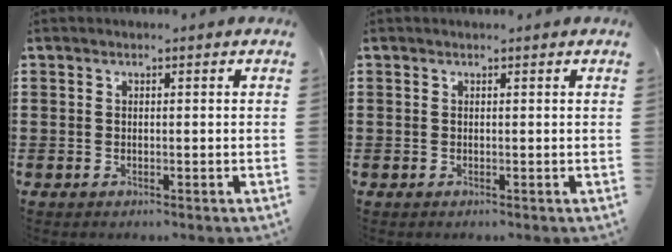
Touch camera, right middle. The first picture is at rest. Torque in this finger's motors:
{"motor_torque": [-0.05, -0.07, -0.01, 0.01]}